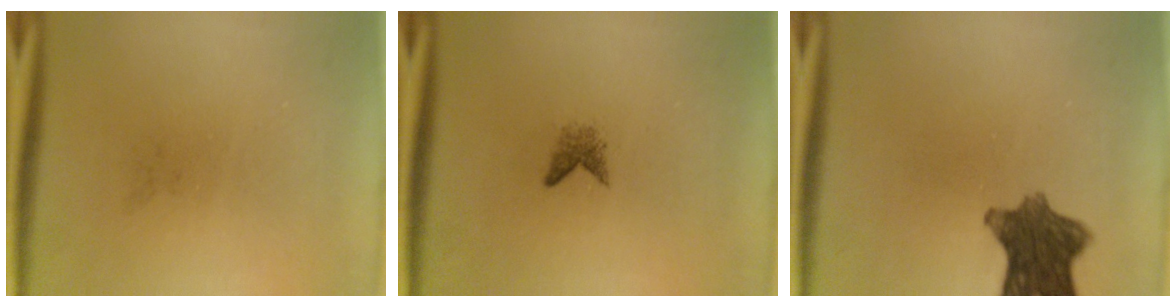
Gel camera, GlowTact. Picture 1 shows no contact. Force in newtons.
{"total": 1.3}
{"total": 9.0}